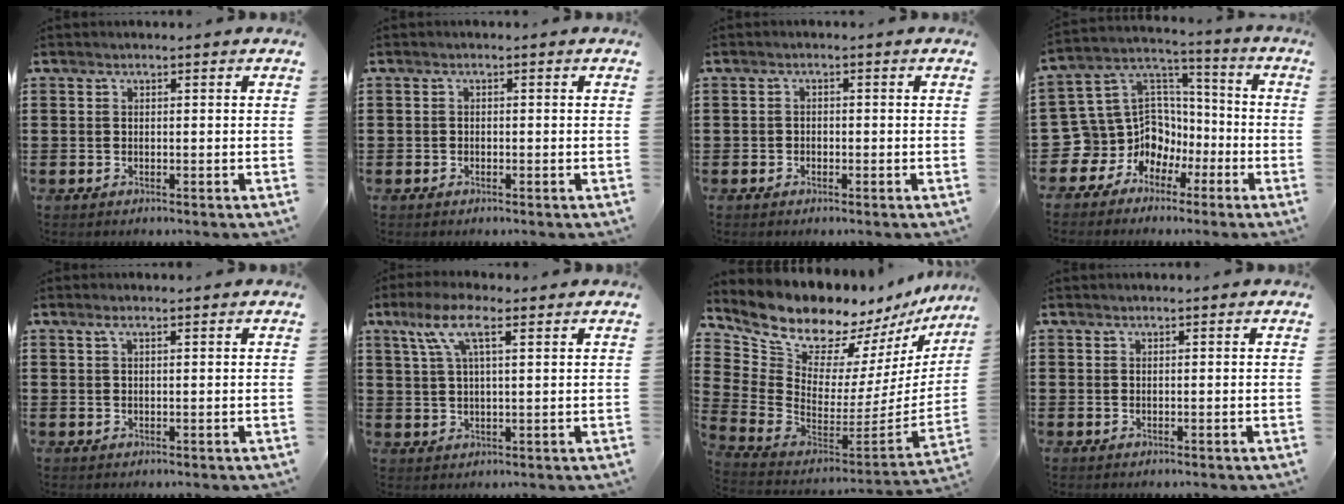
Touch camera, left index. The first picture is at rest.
{"total": 0.6, "force": [-0.5, 0.4, 0.1], "torque": [-0.003, 0.001, -0.010]}
{"total": 1.0, "force": [-0.6, 0.7, 0.1], "torque": [-0.006, 0.001, -0.015]}
{"total": 10.2, "force": [-2.8, 9.7, 1.2], "torque": [-0.087, -0.028, -0.036]}
{"total": 1.3, "force": [0.7, 0.2, 1.1], "torque": [-0.022, 0.003, 0.013]}
{"total": 7.0, "force": [3.7, 2.1, 5.6], "torque": [-0.120, 0.010, 0.064]}
{"total": 11.3, "force": [9.9, 4.4, 2.9], "torque": [-0.110, -0.088, 0.178]}
{"total": 0.0}